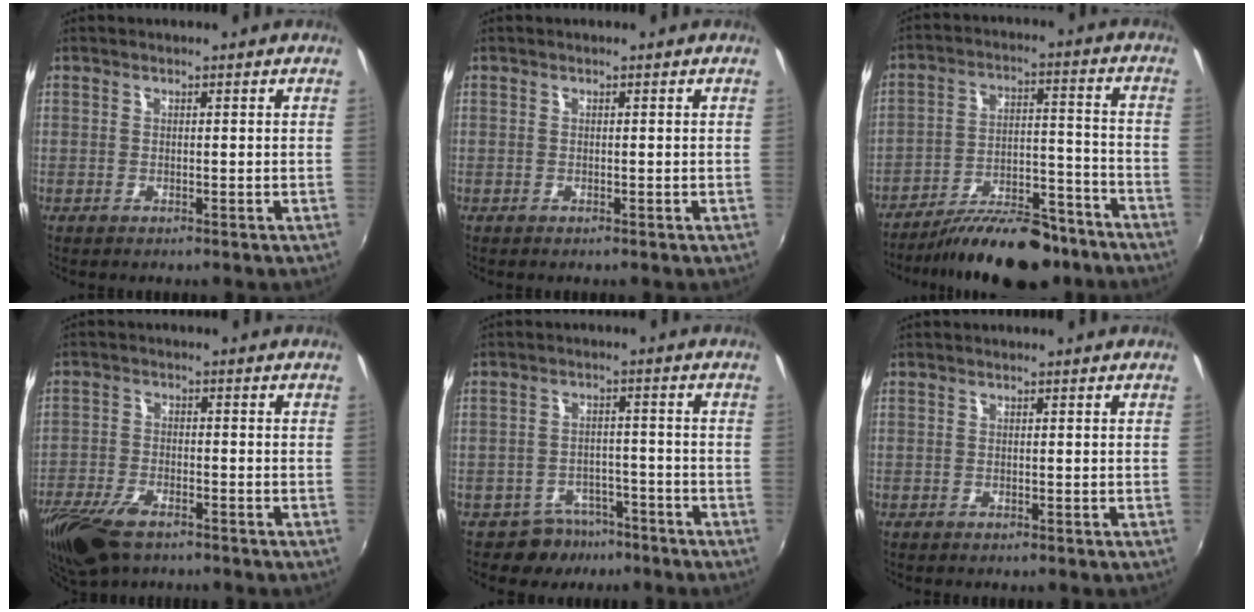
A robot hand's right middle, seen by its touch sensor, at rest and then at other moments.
{"total": 0.0}
{"total": 17.3, "force": [-14.2, 5.6, 8.3], "torque": [-0.143, 0.002, -0.203]}
{"total": 11.9, "force": [-8.2, 5.7, 6.5], "torque": [-0.163, -0.024, -0.151]}
{"total": 5.8, "force": [-4.5, 3.7, 0.4], "torque": [-0.012, 0.021, -0.061]}
{"total": 0.0}